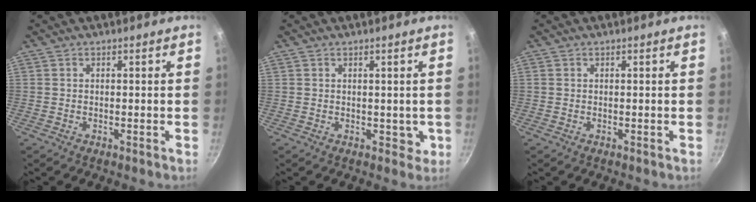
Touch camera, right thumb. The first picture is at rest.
{"total": 2.3, "force": [0.2, 1.8, 1.4], "torque": [-0.008, 0.001, 0.006]}
{"total": 0.0}